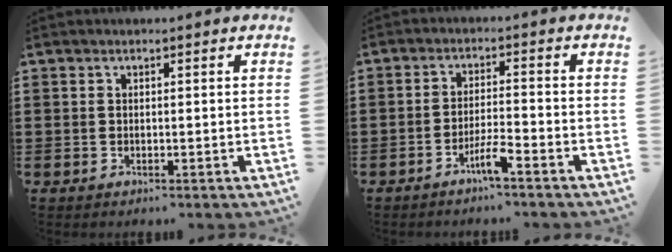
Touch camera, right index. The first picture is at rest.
{"total": 4.1, "force": [-3.0, 0.1, 2.8], "torque": [-0.063, -0.003, -0.058]}